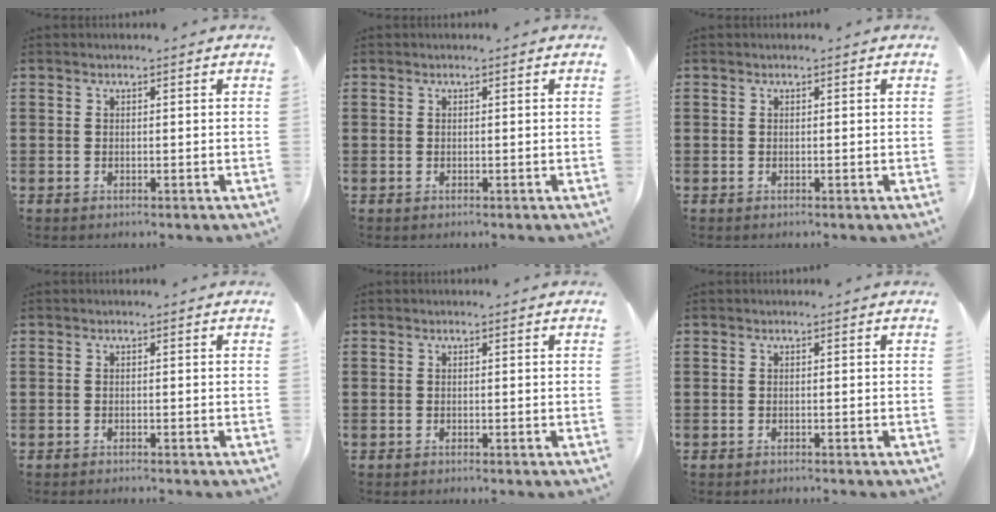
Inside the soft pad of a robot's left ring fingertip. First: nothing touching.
{"total": 0.0}
{"total": 0.0}
{"total": 0.7, "force": [-0.6, -0.1, 0.2], "torque": [-0.004, -0.001, -0.012]}
{"total": 0.0}
{"total": 0.6, "force": [-0.6, -0.1, 0.1], "torque": [-0.005, -0.002, -0.011]}